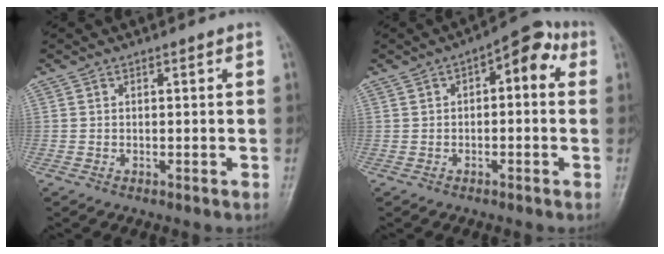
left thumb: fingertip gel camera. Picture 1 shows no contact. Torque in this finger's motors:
{"motor_torque": [-0.13, 0.17, 0.13, 0.04, 0.07]}